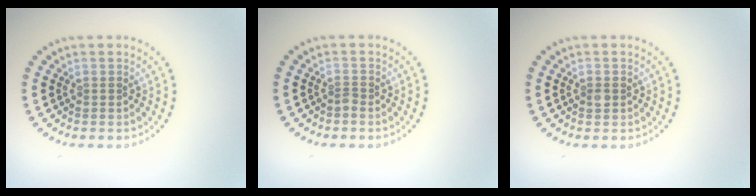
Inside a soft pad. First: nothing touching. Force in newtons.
{"total": 0.7, "press": 0.4, "slide": 0.6}
{"total": 1.0, "press": 0.9, "slide": 0.1}